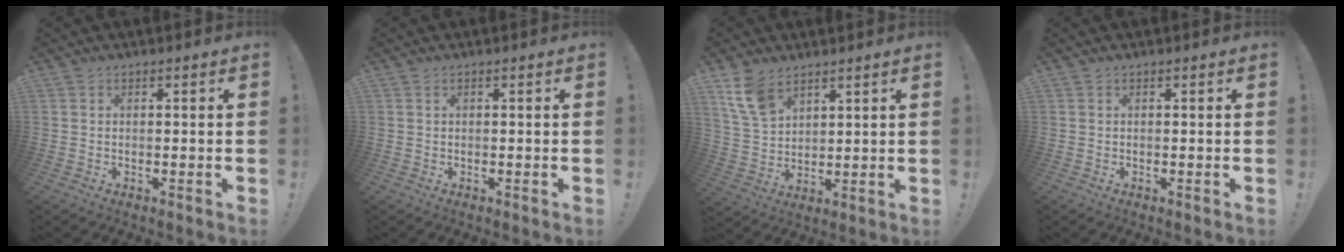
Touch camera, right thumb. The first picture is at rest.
{"total": 0.0}
{"total": 10.0, "force": [6.6, 5.7, 5.0], "torque": [-0.095, -0.025, 0.131]}
{"total": 0.0}